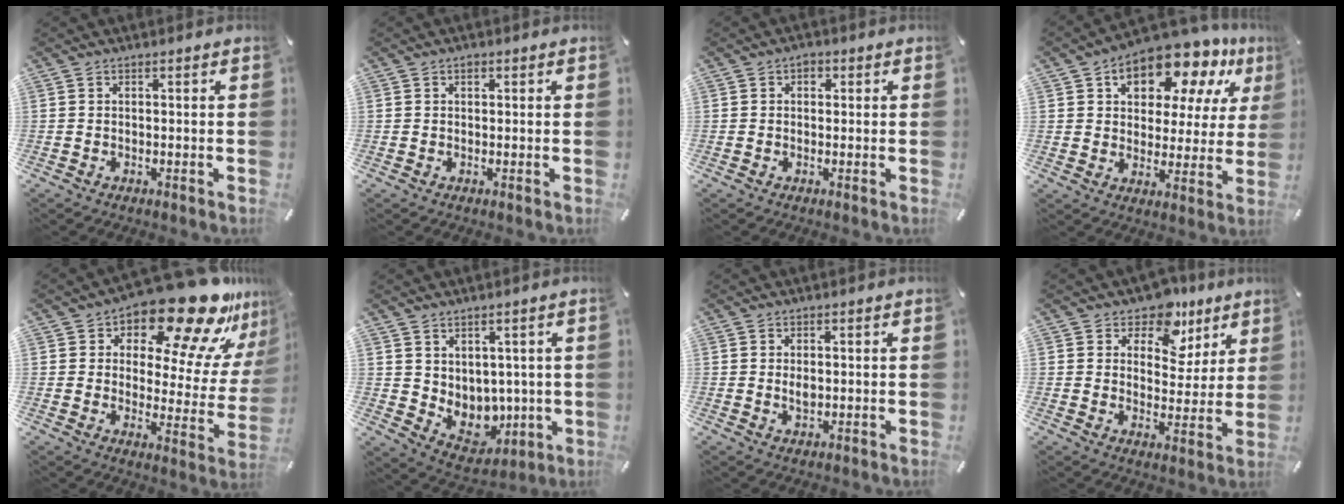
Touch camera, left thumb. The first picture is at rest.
{"total": 0.8, "force": [0.3, 0.6, 0.4], "torque": [-0.008, 0.003, 0.005]}
{"total": 1.5, "force": [0.3, 1.3, 0.7], "torque": [-0.007, 0.006, 0.002]}
{"total": 14.2, "force": [9.3, 8.0, 7.3], "torque": [-0.112, -0.061, 0.160]}
{"total": 20.9, "force": [15.8, 7.2, 11.7], "torque": [-0.156, -0.133, 0.258]}
{"total": 7.7, "force": [2.9, 7.0, 1.7], "torque": [-0.027, -0.044, 0.068]}
{"total": 2.2, "force": [0.3, 1.4, 1.7], "torque": [-0.028, 0.000, 0.002]}
{"total": 10.0, "force": [7.0, 6.2, 3.4], "torque": [-0.041, -0.058, 0.120]}